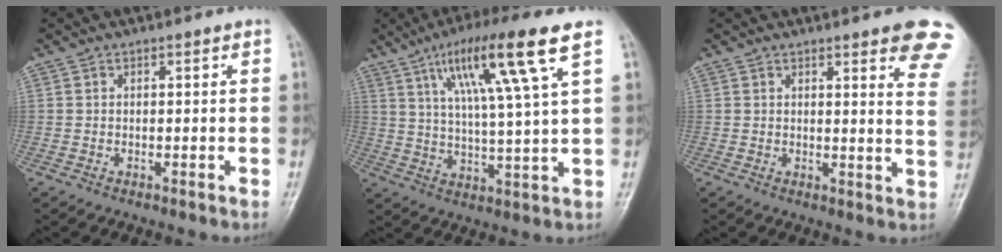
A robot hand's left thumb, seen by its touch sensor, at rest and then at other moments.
{"total": 15.3, "force": [7.4, 0.9, 13.4], "torque": [-0.236, -0.015, 0.127]}
{"total": 11.2, "force": [7.3, 2.4, 8.1], "torque": [-0.065, -0.033, 0.067]}